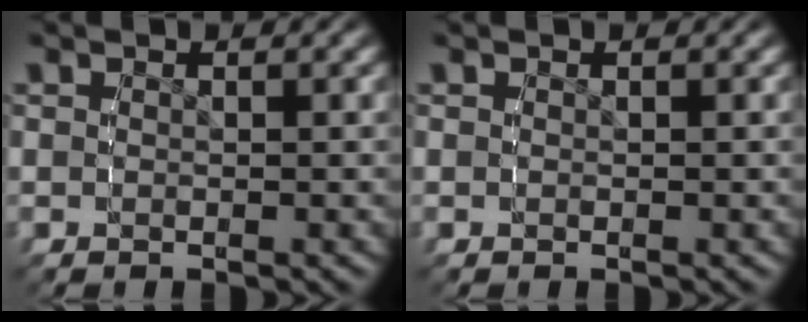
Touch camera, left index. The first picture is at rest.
{"total": 0.0}